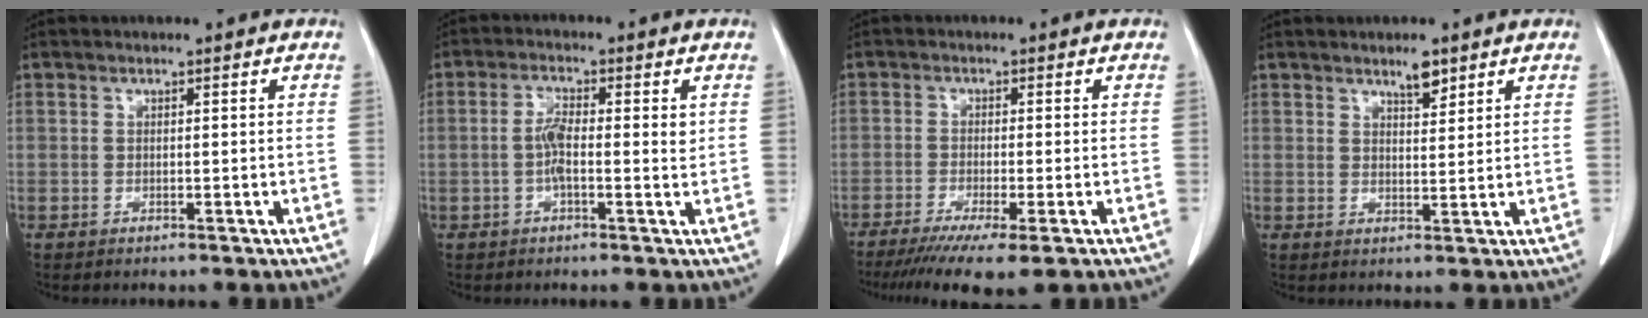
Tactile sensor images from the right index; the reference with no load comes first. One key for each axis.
{"total": 4.4, "fx": 0.1, "fy": 1.0, "fz": 4.2, "tx": -0.081, "ty": 0.006, "tz": -0.004}
{"total": 9.1, "fx": -6.4, "fy": 0.6, "fz": 6.5, "tx": -0.099, "ty": -0.023, "tz": -0.099}
{"total": 3.0, "fx": 2.3, "fy": 0.7, "fz": 1.8, "tx": -0.032, "ty": -0.002, "tz": 0.039}